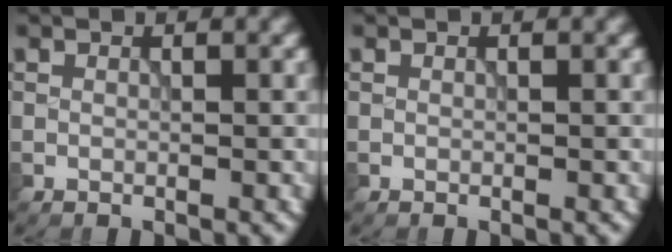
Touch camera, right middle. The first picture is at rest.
{"total": 0.0}